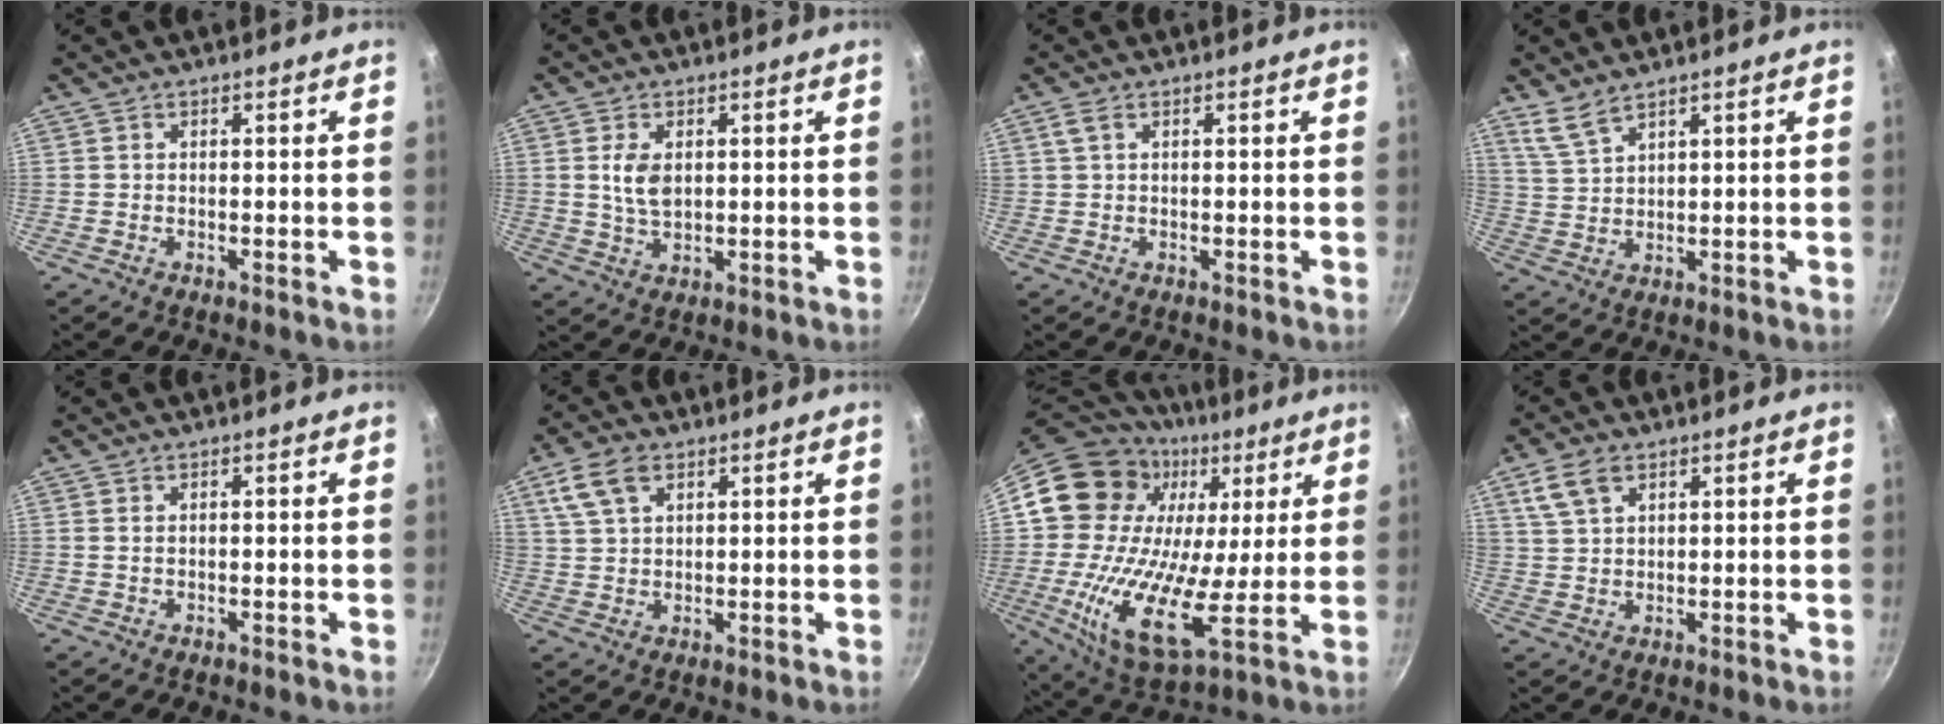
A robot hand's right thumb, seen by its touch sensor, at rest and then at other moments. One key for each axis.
{"total": 5.3, "fx": 1.0, "fy": 3.2, "fz": 4.1, "tx": -0.074, "ty": -0.007, "tz": 0.022}
{"total": 1.8, "fx": 0.8, "fy": 0.9, "fz": 1.3, "tx": -0.028, "ty": 0.004, "tz": 0.019}
{"total": 4.7, "fx": 3.8, "fy": 1.4, "fz": 2.4, "tx": -0.048, "ty": -0.015, "tz": 0.086}
{"total": 0.7, "fx": 0.2, "fy": 0.3, "fz": 0.5, "tx": -0.010, "ty": 0.001, "tz": 0.004}
{"total": 7.4, "fx": 3.7, "fy": 4.4, "fz": 4.7, "tx": -0.087, "ty": 0.002, "tz": 0.069}
{"total": 24.9, "fx": 4.8, "fy": 16.1, "fz": 18.4, "tx": -0.323, "ty": -0.011, "tz": 0.068}
{"total": 6.3, "fx": 3.4, "fy": 3.6, "fz": 3.9, "tx": -0.070, "ty": 0.000, "tz": 0.069}